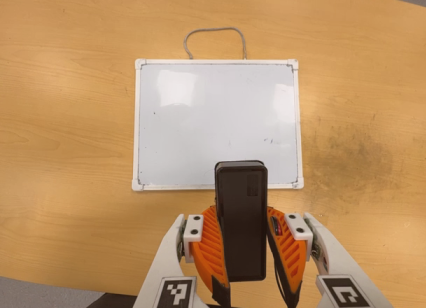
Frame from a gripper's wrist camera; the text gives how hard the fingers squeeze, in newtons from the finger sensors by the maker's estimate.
{"total": 7.7, "left": 7.2, "right": 8.3}